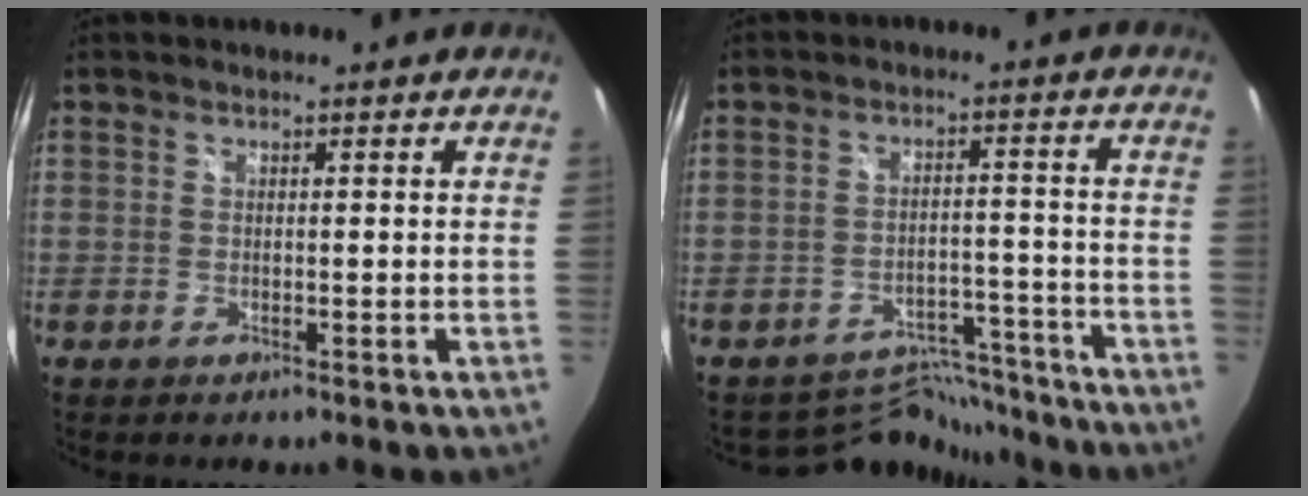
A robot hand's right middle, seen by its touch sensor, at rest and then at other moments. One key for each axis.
{"total": 9.3, "fx": -8.8, "fy": 3.1, "fz": -0.4, "tx": 0.000, "ty": 0.024, "tz": -0.126}